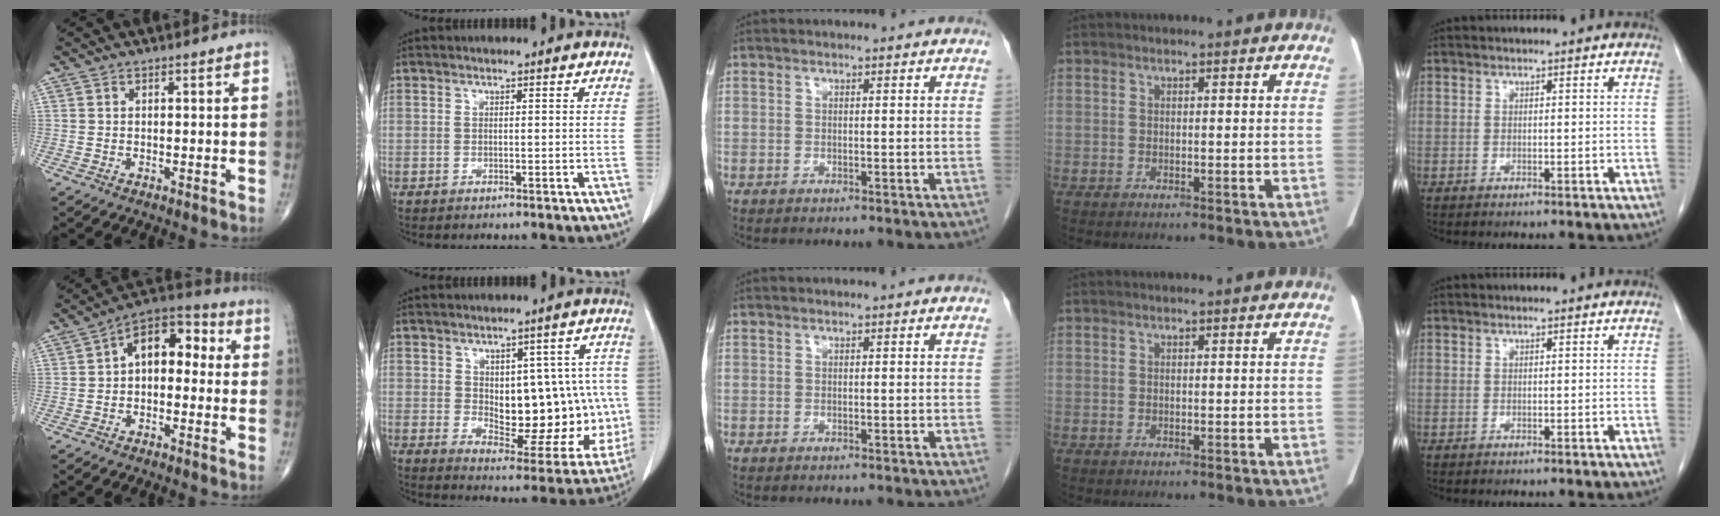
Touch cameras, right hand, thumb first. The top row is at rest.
{"thumb": {"total": 10.2, "force": [0.5, 6.4, 7.9], "torque": [-0.086, 0.038, -0.012]}, "index": {"total": 15.6, "force": [0.6, 8.0, 13.3], "torque": [-0.169, 0.011, 0.037]}}